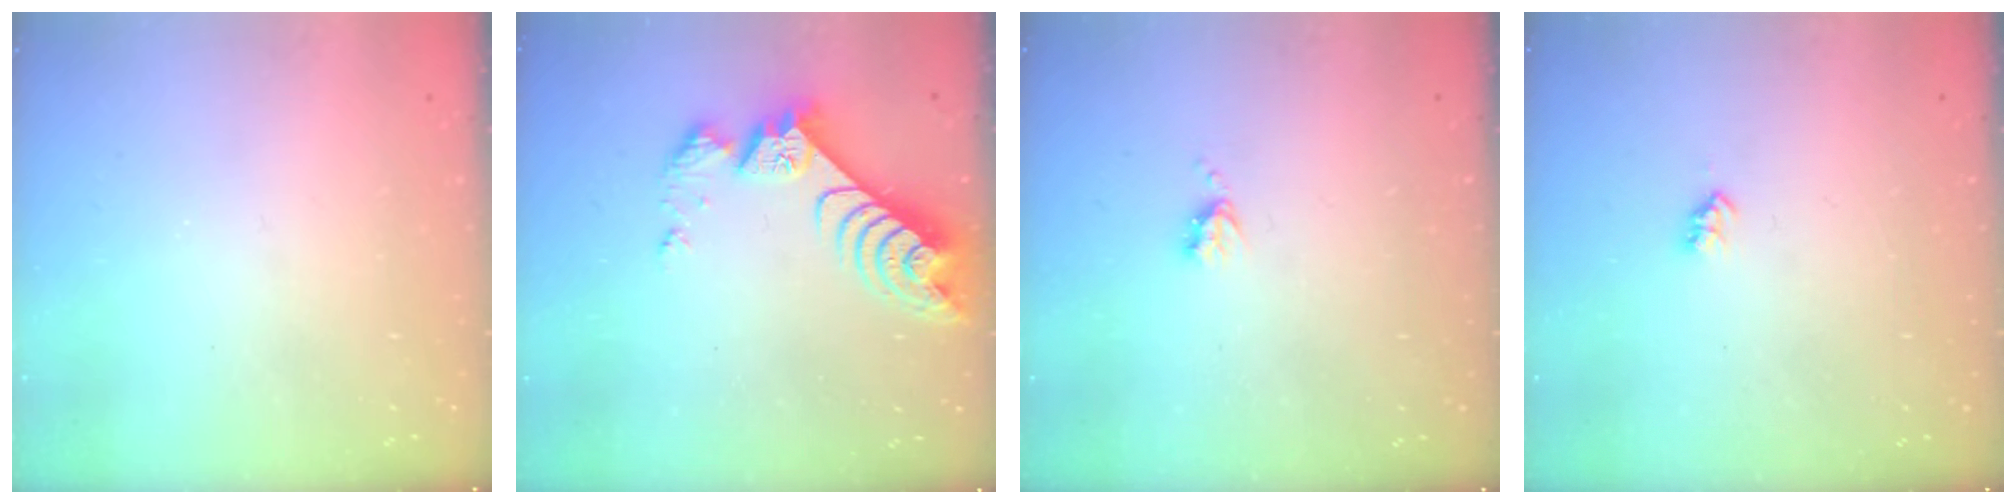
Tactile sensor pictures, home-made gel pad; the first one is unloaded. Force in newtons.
{"total": 8.8, "press": 8.8, "slide": 0.8}
{"total": 3.7, "press": 3.6, "slide": 0.5}
{"total": 2.6, "press": 2.5, "slide": 0.4}